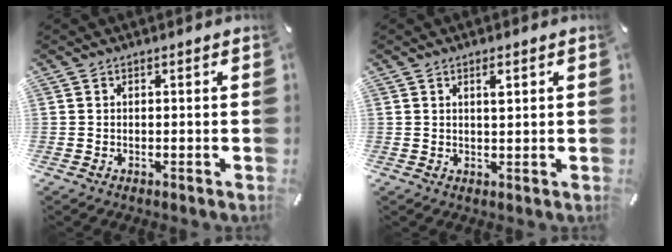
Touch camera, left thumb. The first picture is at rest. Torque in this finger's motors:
{"motor_torque": [0.06, -0.26, 0.03, 0.09, 0.03]}